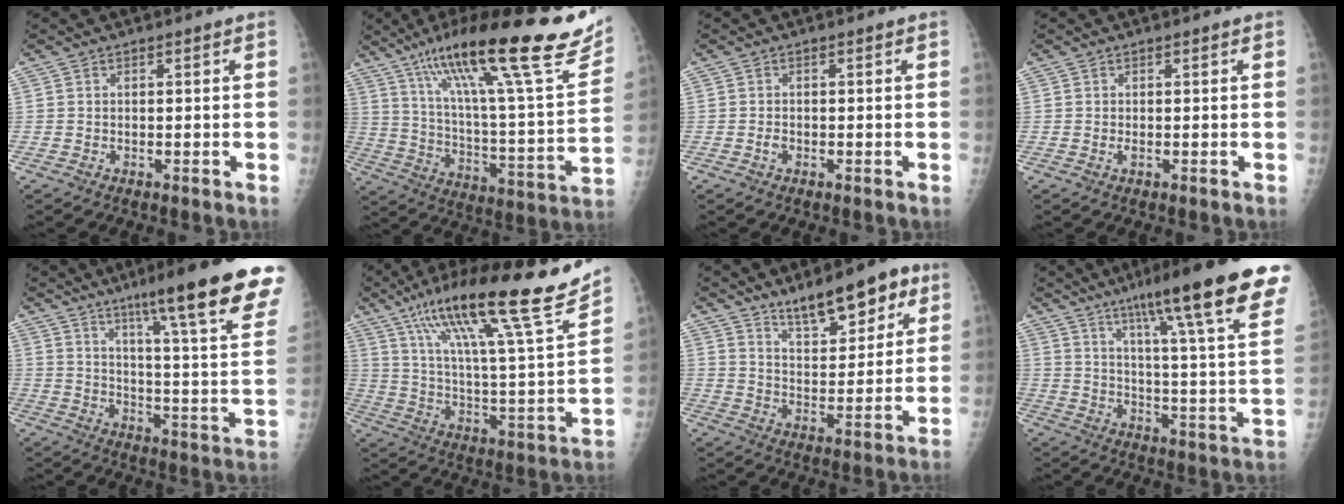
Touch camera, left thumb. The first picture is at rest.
{"total": 31.4, "force": [19.5, 5.7, 24.0], "torque": [-0.358, -0.035, 0.312]}
{"total": 1.0, "force": [-0.4, 0.7, 0.6], "torque": [-0.011, 0.001, -0.008]}
{"total": 0.8, "force": [0.0, 0.2, 0.8], "torque": [-0.017, 0.002, 0.003]}
{"total": 25.5, "force": [17.0, 2.0, 18.9], "torque": [-0.250, -0.076, 0.239]}
{"total": 26.1, "force": [18.2, 2.6, 18.5], "torque": [-0.287, -0.058, 0.302]}
{"total": 13.5, "force": [8.8, 5.0, 9.0], "torque": [-0.102, -0.043, 0.142]}
{"total": 26.6, "force": [17.4, 2.6, 20.0], "torque": [-0.280, -0.057, 0.247]}